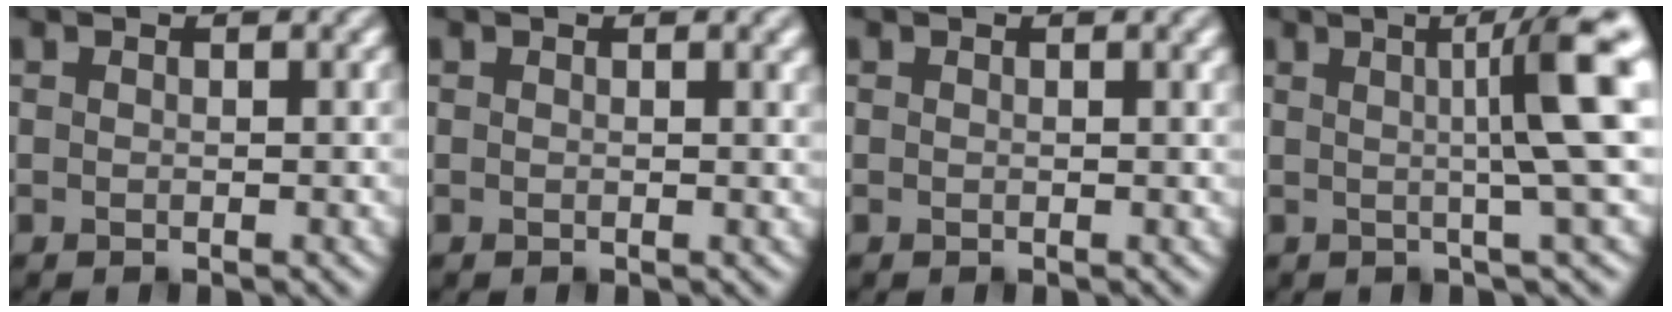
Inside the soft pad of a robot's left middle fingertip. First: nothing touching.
{"total": 2.1, "force": [1.2, 0.6, 1.6], "torque": [-0.014, 0.007, 0.017]}
{"total": 1.4, "force": [0.9, 0.3, 1.0], "torque": [-0.009, 0.005, 0.012]}
{"total": 7.7, "force": [1.5, 0.9, 7.5], "torque": [-0.089, 0.016, 0.018]}